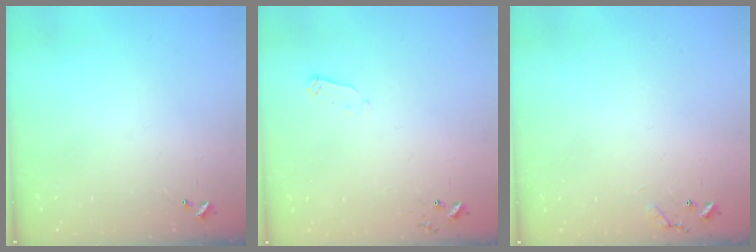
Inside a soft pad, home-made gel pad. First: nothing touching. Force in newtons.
{"total": 2.4, "press": 2.4, "slide": 0.4}
{"total": 7.7, "press": 7.7, "slide": 0.5}